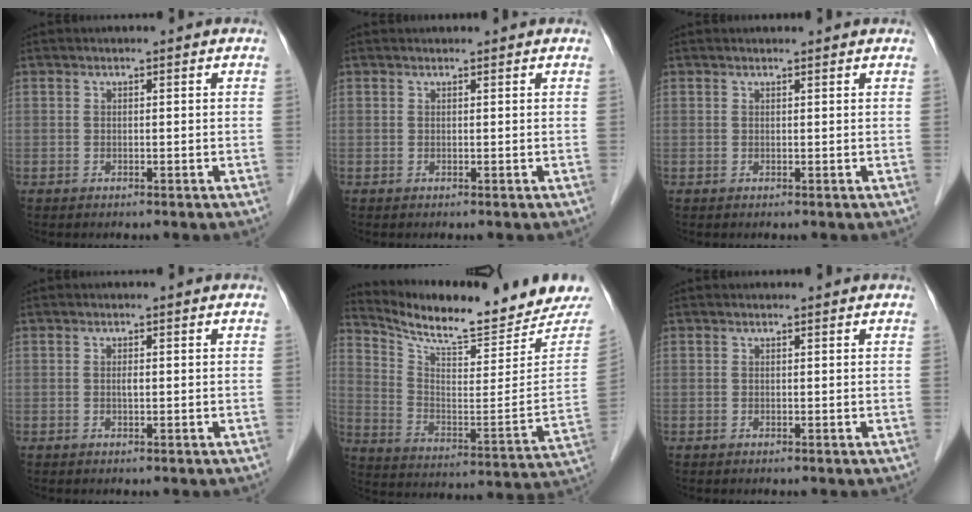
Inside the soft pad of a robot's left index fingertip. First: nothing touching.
{"total": 1.5, "force": [1.5, 0.2, 0.2], "torque": [-0.009, 0.017, 0.022]}
{"total": 1.8, "force": [1.8, 0.1, 0.4], "torque": [-0.010, 0.011, 0.023]}
{"total": 0.6, "force": [0.1, 0.1, 0.6], "torque": [-0.013, -0.002, 0.001]}
{"total": 19.3, "force": [18.2, 2.2, 5.9], "torque": [-0.113, -0.070, 0.262]}
{"total": 0.9, "force": [0.8, 0.0, 0.1], "torque": [-0.008, 0.007, 0.013]}